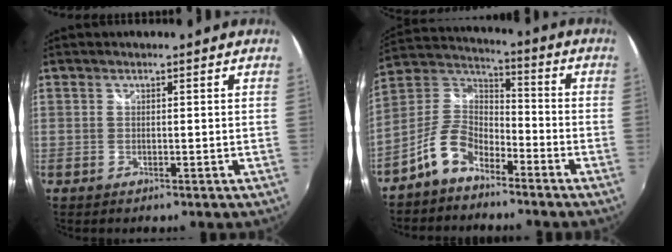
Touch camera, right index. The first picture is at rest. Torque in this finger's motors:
{"motor_torque": [0.34, -0.37, 0.07, -0.09]}